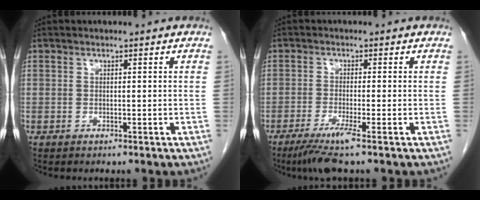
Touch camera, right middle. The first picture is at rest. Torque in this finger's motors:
{"motor_torque": [0.71, -0.64, 0.33, 0.08]}